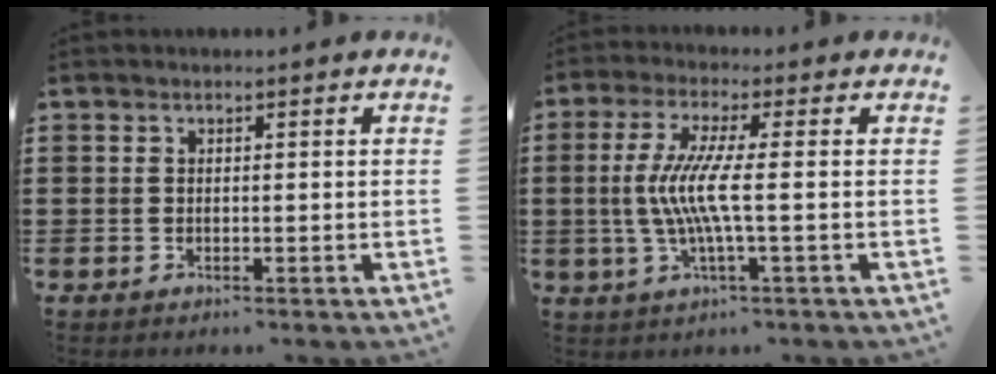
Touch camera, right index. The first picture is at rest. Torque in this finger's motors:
{"motor_torque": [1.25, 0.19, 0.58, 0.21]}